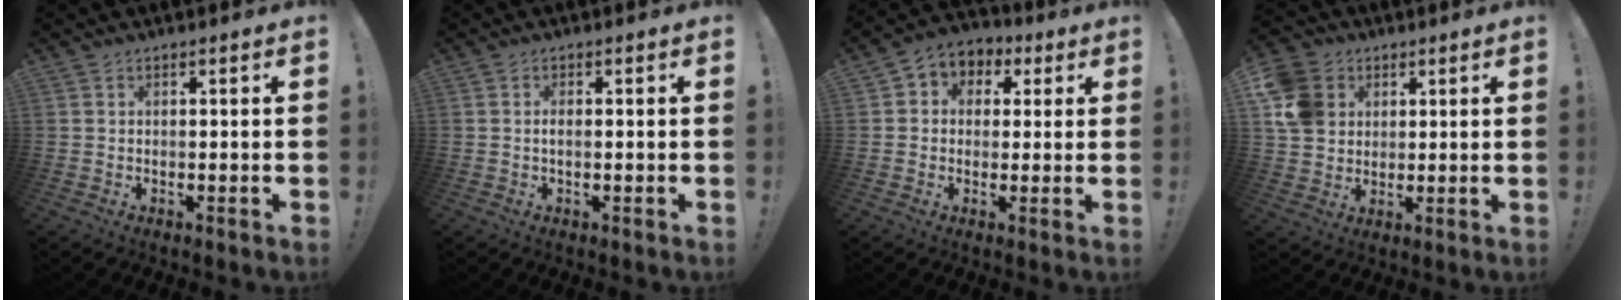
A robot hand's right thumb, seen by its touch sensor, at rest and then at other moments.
{"total": 1.5, "force": [-0.4, 0.5, 1.4], "torque": [-0.029, 0.005, -0.007]}
{"total": 5.6, "force": [-0.5, 5.2, 2.0], "torque": [-0.017, 0.006, -0.006]}
{"total": 11.3, "force": [3.1, 9.7, 4.7], "torque": [-0.083, -0.008, 0.065]}